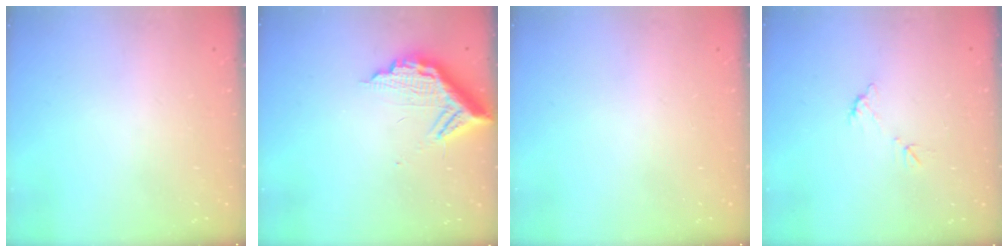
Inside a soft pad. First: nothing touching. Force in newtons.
{"total": 11.4, "press": 11.3, "slide": 1.1}
{"total": 0.0}
{"total": 4.5, "press": 4.5, "slide": 0.2}